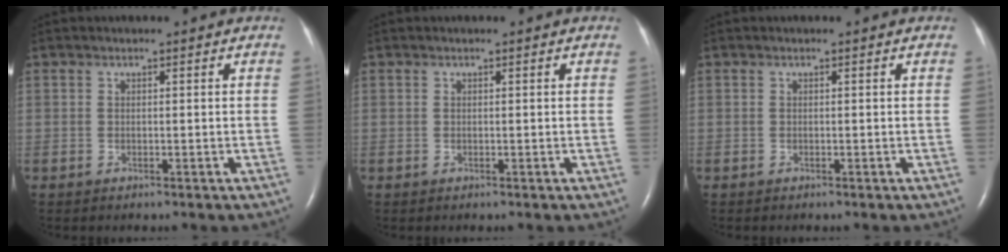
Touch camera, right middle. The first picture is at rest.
{"total": 0.0}
{"total": 0.0}